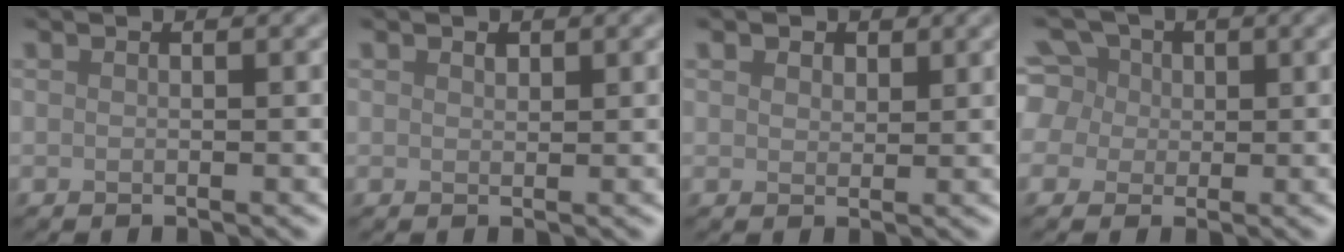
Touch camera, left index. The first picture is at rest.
{"total": 0.6, "force": [0.4, 0.3, 0.2], "torque": [-0.004, -0.003, 0.008]}
{"total": 1.9, "force": [1.4, 1.1, 0.7], "torque": [-0.014, -0.001, 0.019]}
{"total": 7.2, "force": [2.2, 6.2, 3.0], "torque": [-0.064, 0.036, 0.013]}